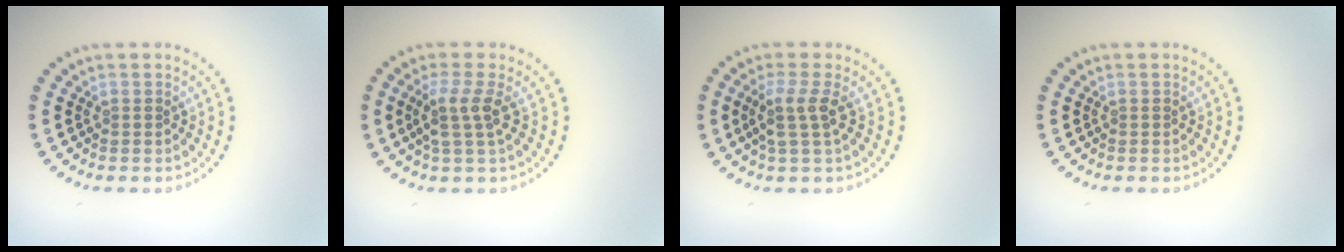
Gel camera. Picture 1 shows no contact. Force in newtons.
{"total": 2.5, "press": 1.9, "slide": 1.7}
{"total": 2.5, "press": 2.0, "slide": 1.6}
{"total": 0.0}